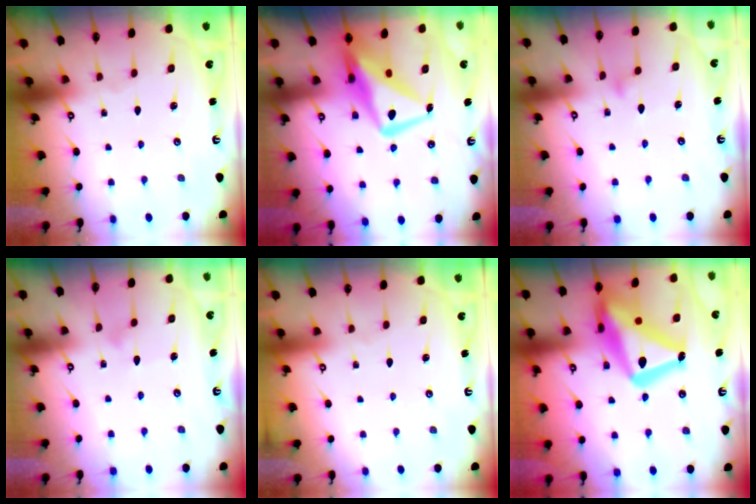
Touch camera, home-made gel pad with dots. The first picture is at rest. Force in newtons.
{"total": 14.7, "press": 14.6, "slide": 1.8}
{"total": 9.4, "press": 9.4, "slide": 0.5}
{"total": 6.1, "press": 6.1, "slide": 0.4}
{"total": 3.9, "press": 3.9, "slide": 0.1}
{"total": 21.2, "press": 21.1, "slide": 2.1}